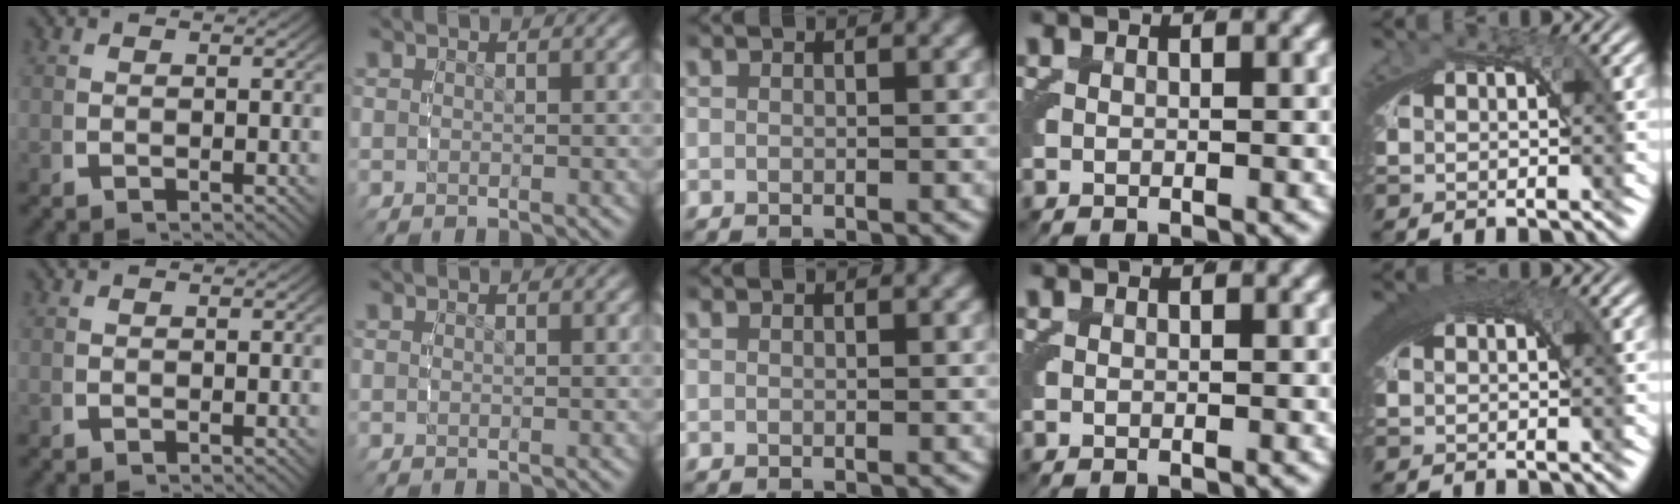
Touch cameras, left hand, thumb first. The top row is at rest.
{"little": {"total": 4.0, "force": [1.8, 1.4, 3.3], "torque": [-0.046, 0.015, 0.023]}}